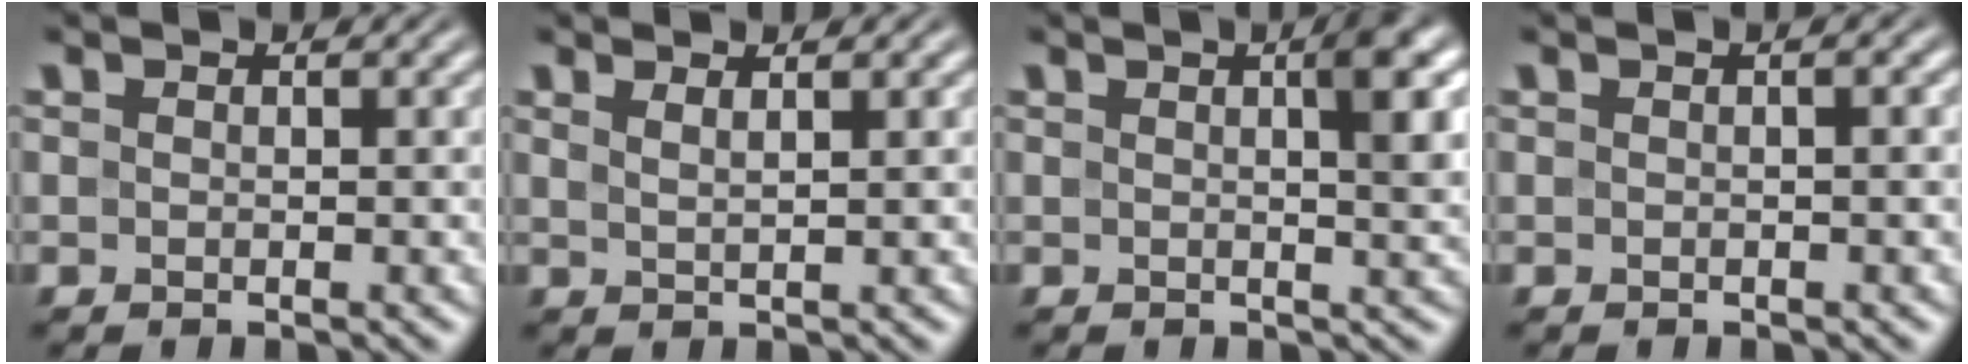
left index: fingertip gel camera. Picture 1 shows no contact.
{"total": 1.3, "force": [1.0, 0.3, 0.8], "torque": [-0.007, 0.004, 0.009]}
{"total": 3.5, "force": [0.8, 0.5, 3.4], "torque": [-0.042, 0.006, 0.008]}
{"total": 0.8, "force": [0.0, 0.0, 0.8], "torque": [-0.013, 0.000, 0.000]}